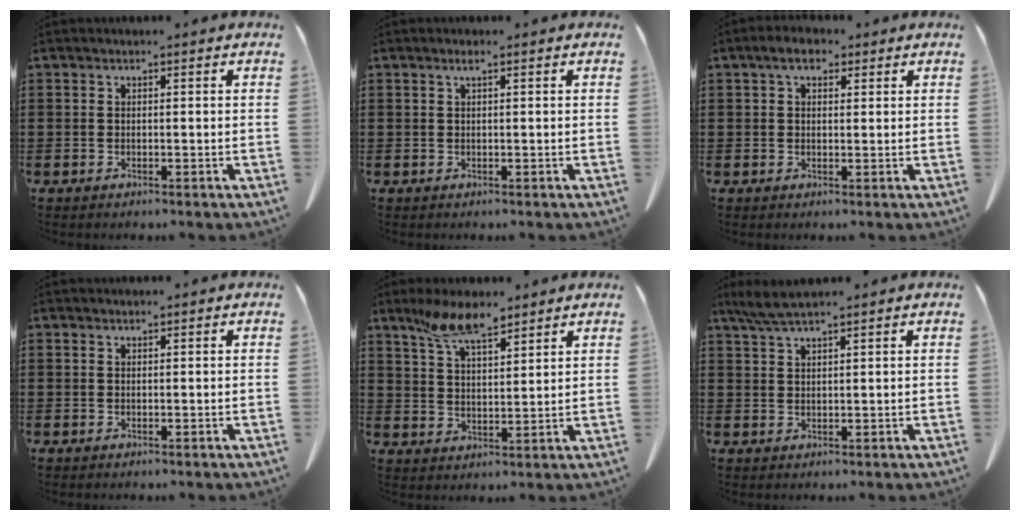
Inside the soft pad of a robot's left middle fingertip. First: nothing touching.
{"total": 0.9, "force": [0.4, 0.0, 0.8], "torque": [-0.017, -0.001, 0.008]}
{"total": 3.8, "force": [2.2, 1.8, 2.5], "torque": [-0.049, 0.008, 0.038]}
{"total": 0.0}
{"total": 8.4, "force": [6.5, 2.2, 4.9], "torque": [-0.113, -0.008, 0.118]}
{"total": 3.5, "force": [2.8, 0.2, 2.2], "torque": [-0.049, -0.001, 0.052]}